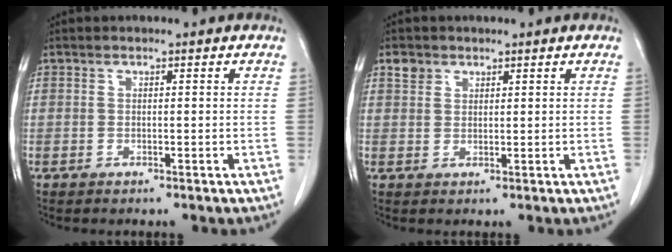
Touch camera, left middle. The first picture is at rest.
{"total": 2.2, "force": [1.5, 1.6, 0.4], "torque": [-0.007, 0.009, 0.026]}